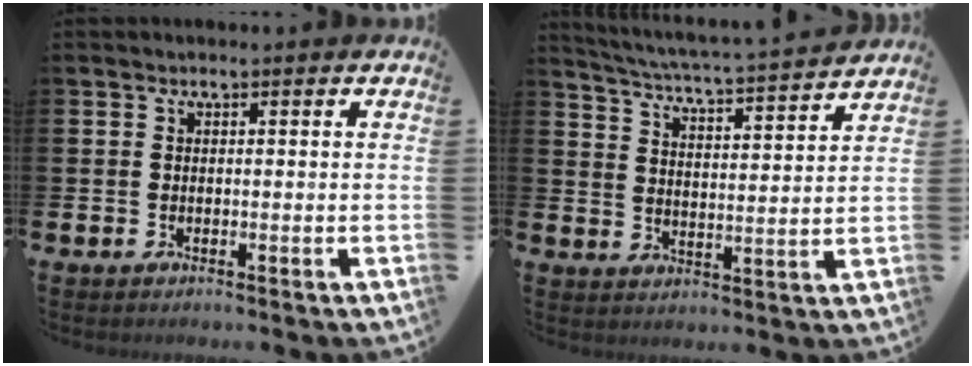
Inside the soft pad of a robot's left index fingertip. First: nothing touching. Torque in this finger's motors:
{"motor_torque": [0.16, -0.39, 0.15, 0.09]}